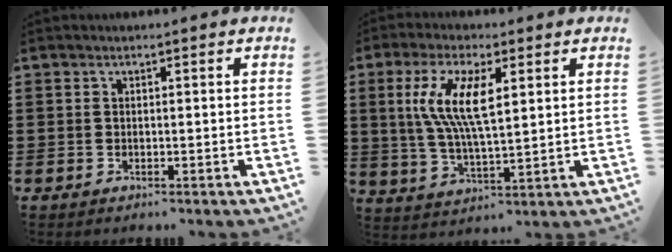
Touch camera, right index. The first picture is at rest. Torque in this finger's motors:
{"motor_torque": [1.99, 0.15, 1.05, 0.21]}